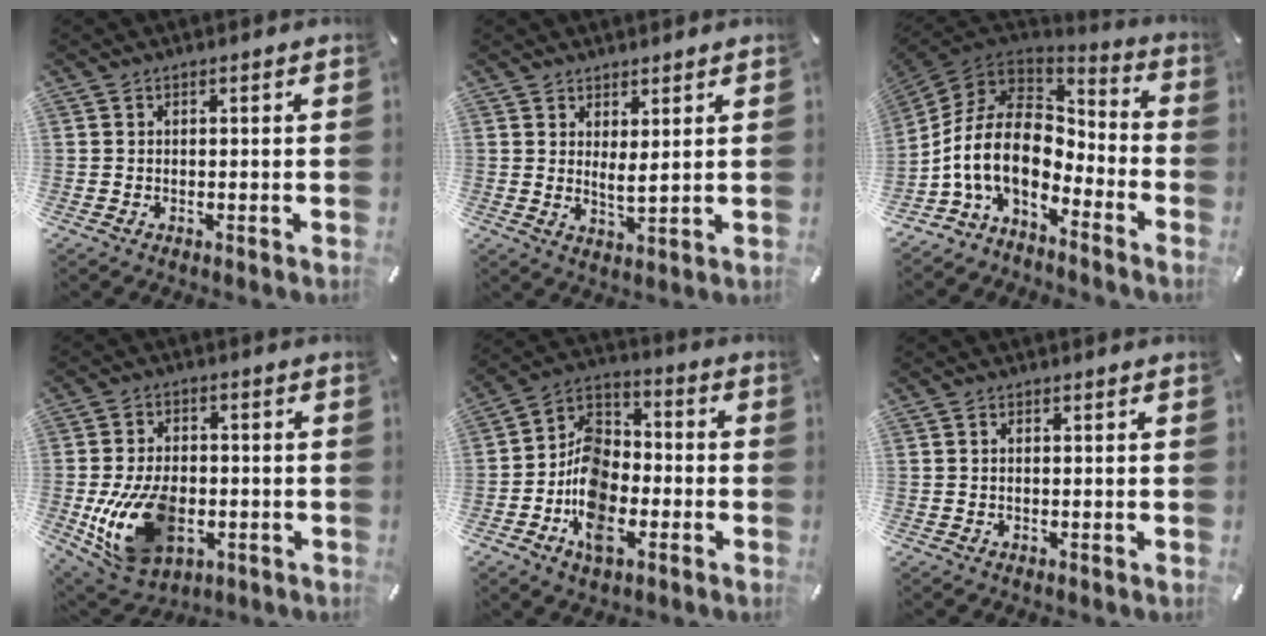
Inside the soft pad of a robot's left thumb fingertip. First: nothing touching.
{"total": 3.1, "force": [2.6, 0.5, 1.6], "torque": [-0.031, -0.014, 0.046]}
{"total": 17.0, "force": [-5.4, 10.5, 12.2], "torque": [-0.273, 0.014, -0.098]}
{"total": 15.8, "force": [-3.3, 10.7, 11.1], "torque": [-0.232, -0.001, -0.057]}
{"total": 12.9, "force": [-5.6, 8.4, 7.9], "torque": [-0.168, 0.016, -0.107]}
{"total": 0.7, "force": [0.1, 0.1, 0.6], "torque": [-0.013, -0.001, 0.002]}